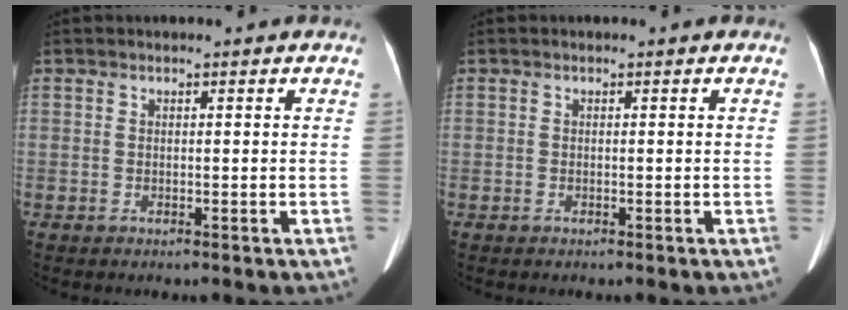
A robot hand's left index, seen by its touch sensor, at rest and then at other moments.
{"total": 0.0}